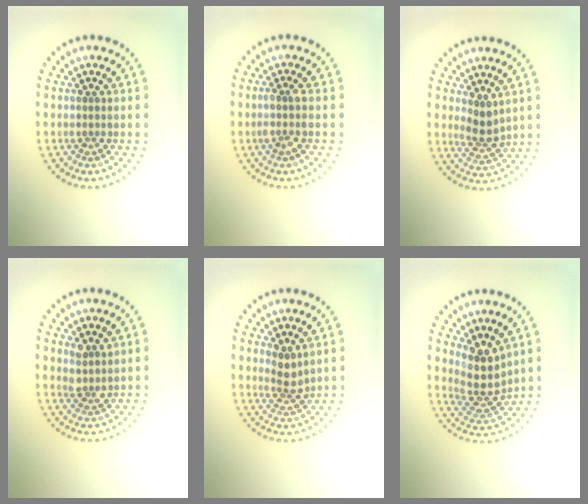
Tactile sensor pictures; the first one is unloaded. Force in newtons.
{"total": 1.6, "press": 1.4, "slide": 0.8}
{"total": 2.3, "press": 2.0, "slide": 1.1}
{"total": 1.9, "press": 1.5, "slide": 1.1}
{"total": 2.1, "press": 1.6, "slide": 1.3}
{"total": 3.7, "press": 2.9, "slide": 2.3}